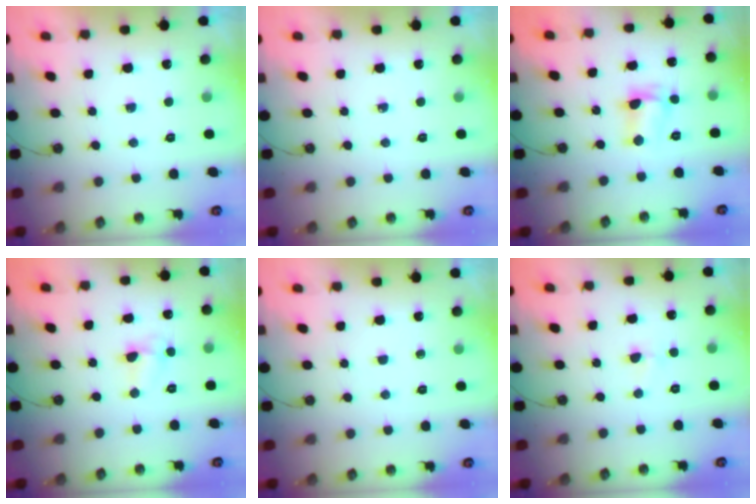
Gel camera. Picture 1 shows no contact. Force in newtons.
{"total": 0.0}
{"total": 4.0, "press": 3.9, "slide": 0.9}
{"total": 3.6, "press": 3.6, "slide": 0.5}
{"total": 0.0}
{"total": 3.6, "press": 1.5, "slide": 3.3}